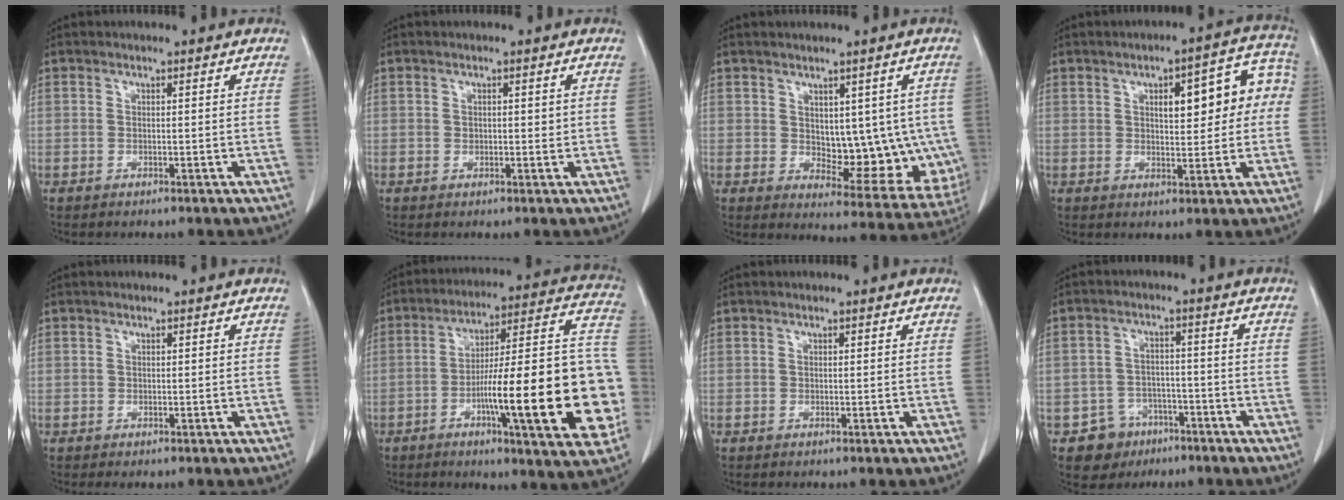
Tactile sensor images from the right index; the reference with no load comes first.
{"total": 1.3, "force": [0.3, 0.9, 0.9], "torque": [-0.010, 0.000, 0.004]}
{"total": 11.3, "force": [0.9, 6.0, 9.5], "torque": [-0.103, 0.000, 0.030]}
{"total": 10.8, "force": [2.1, 3.8, 9.8], "torque": [-0.117, 0.037, 0.029]}
{"total": 0.0}
{"total": 25.5, "force": [-6.0, 2.9, 24.6], "torque": [-0.275, 0.017, -0.087]}
{"total": 0.0}
{"total": 5.7, "force": [-3.3, 4.5, 0.4], "torque": [0.000, 0.011, -0.048]}